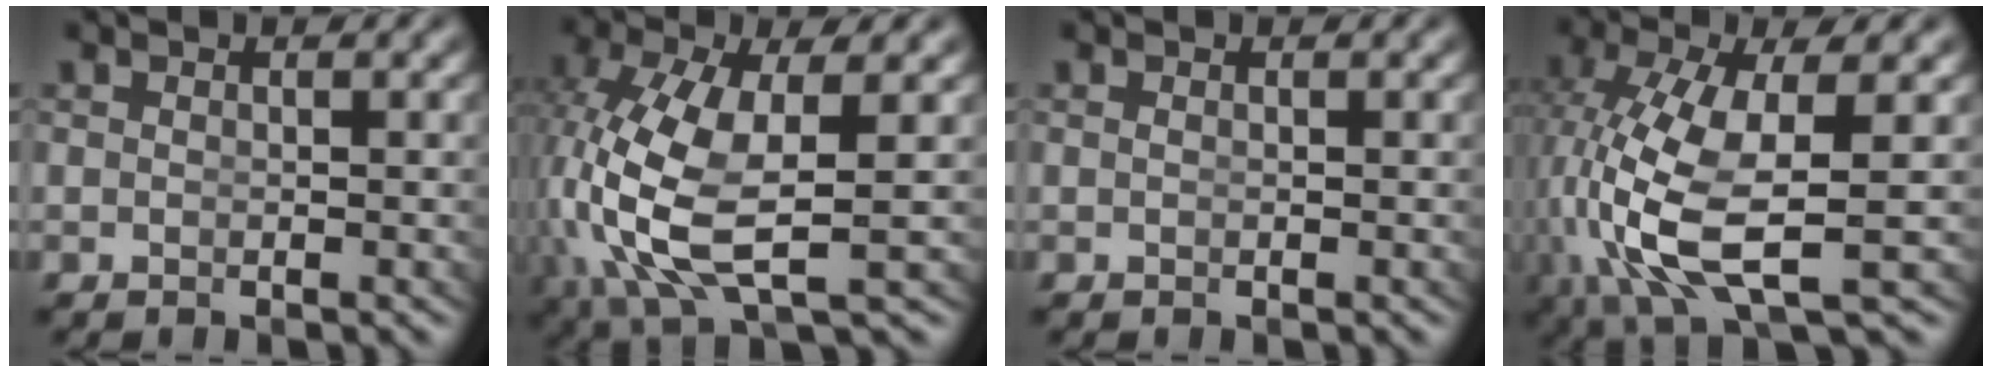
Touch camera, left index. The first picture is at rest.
{"total": 7.9, "force": [-0.4, 3.7, 6.9], "torque": [-0.170, -0.034, 0.015]}
{"total": 0.6, "force": [-0.2, -0.5, -0.1], "torque": [-0.001, -0.010, 0.004]}
{"total": 8.1, "force": [-0.6, 3.1, 7.4], "torque": [-0.162, -0.027, 0.011]}